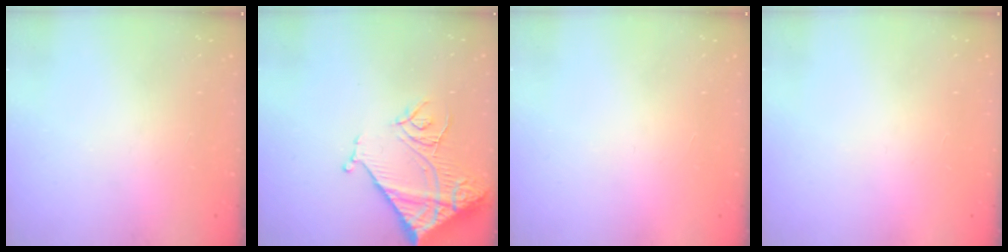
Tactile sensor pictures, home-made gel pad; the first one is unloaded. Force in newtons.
{"total": 14.9, "press": 14.8, "slide": 1.6}
{"total": 1.5, "press": 1.5, "slide": 0.1}
{"total": 1.5, "press": 1.5, "slide": 0.1}